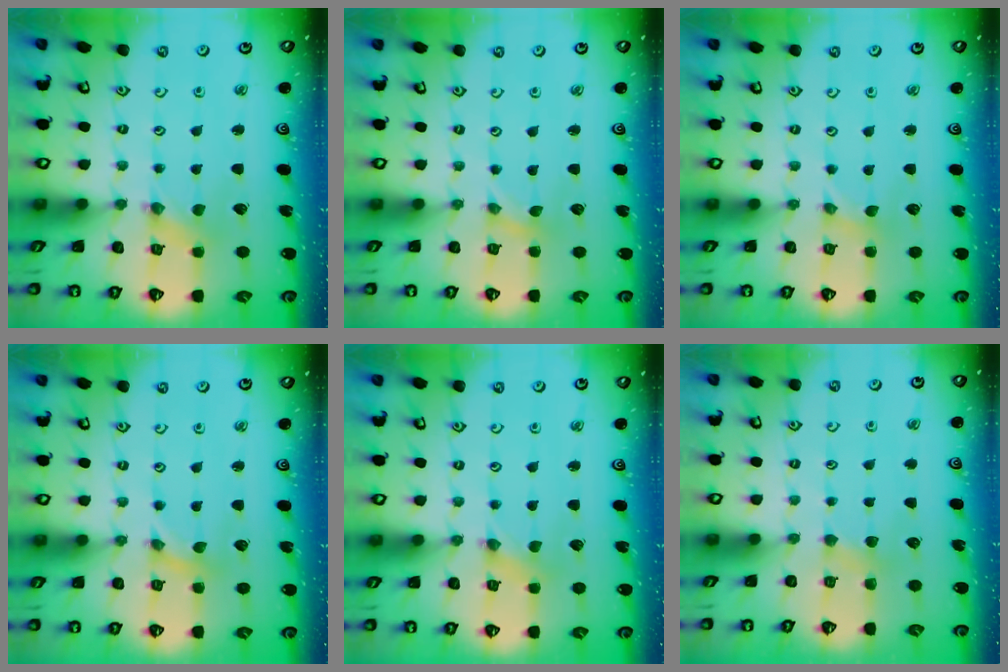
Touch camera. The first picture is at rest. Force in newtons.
{"total": 0.0}
{"total": 0.0}
{"total": 0.0}
{"total": 0.0}
{"total": 3.0, "press": 3.0, "slide": 0.5}